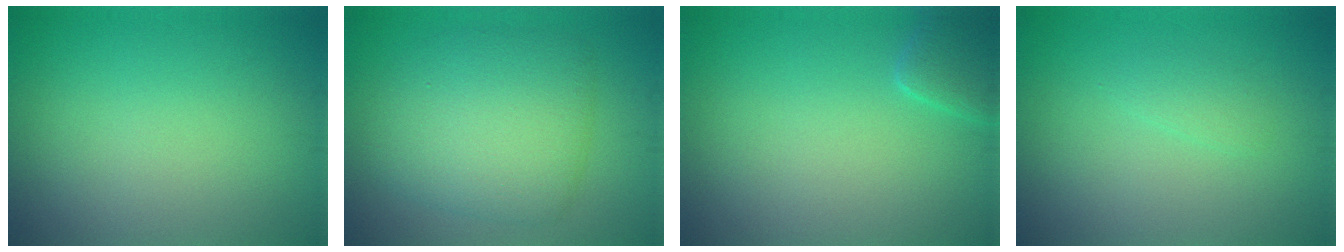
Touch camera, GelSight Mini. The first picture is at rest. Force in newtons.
{"total": 6.4, "press": 6.3, "slide": 0.4}
{"total": 2.1, "press": 2.1, "slide": 0.2}
{"total": 1.0, "press": 1.0, "slide": 0.1}